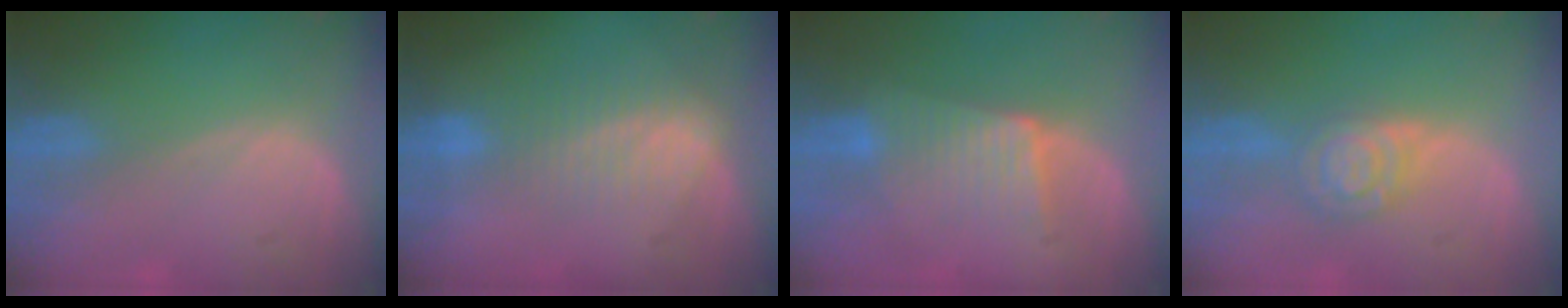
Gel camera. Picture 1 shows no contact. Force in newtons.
{"total": 7.1, "press": 6.1, "slide": 3.7}
{"total": 6.0, "press": 5.8, "slide": 1.7}
{"total": 5.7, "press": 5.6, "slide": 0.4}